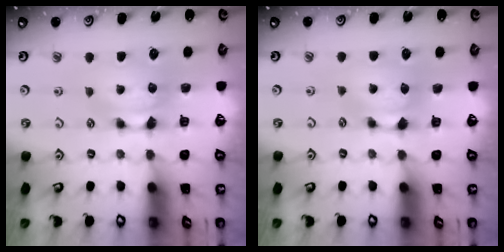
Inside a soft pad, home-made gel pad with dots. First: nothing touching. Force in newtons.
{"total": 0.8, "press": 0.5, "slide": 0.6}